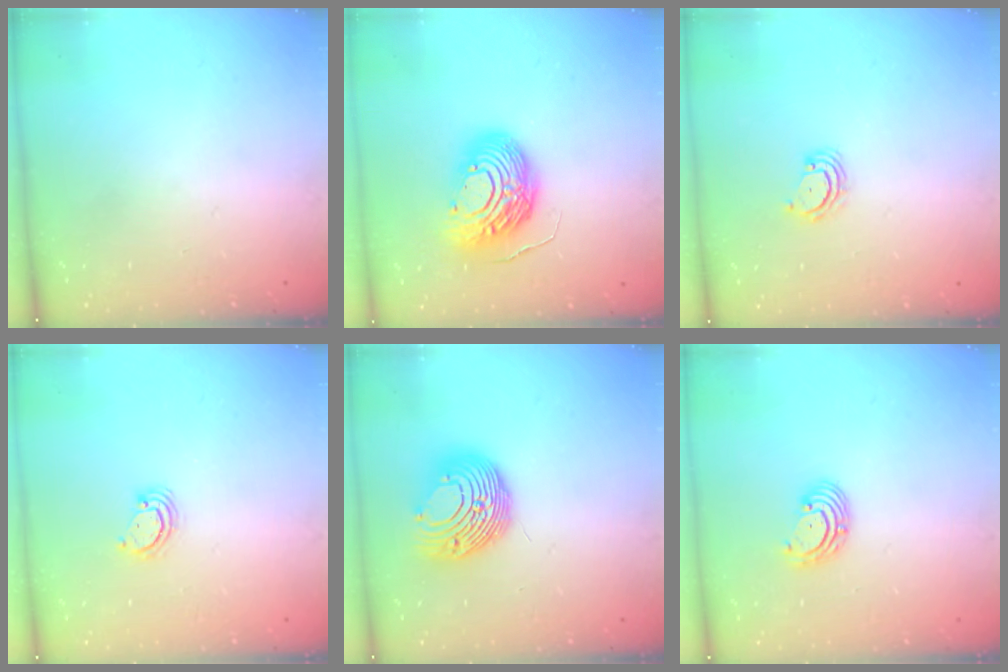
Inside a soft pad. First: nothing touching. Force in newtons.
{"total": 15.7, "press": 15.7, "slide": 1.3}
{"total": 3.8, "press": 3.8, "slide": 0.5}
{"total": 2.6, "press": 2.6, "slide": 0.3}
{"total": 14.2, "press": 14.2, "slide": 0.0}
{"total": 2.8, "press": 2.8, "slide": 0.2}